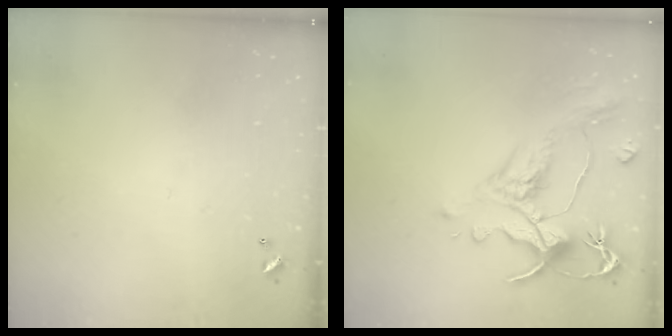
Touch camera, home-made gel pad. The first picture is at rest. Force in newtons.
{"total": 1.6, "press": 0.4, "slide": 1.5}